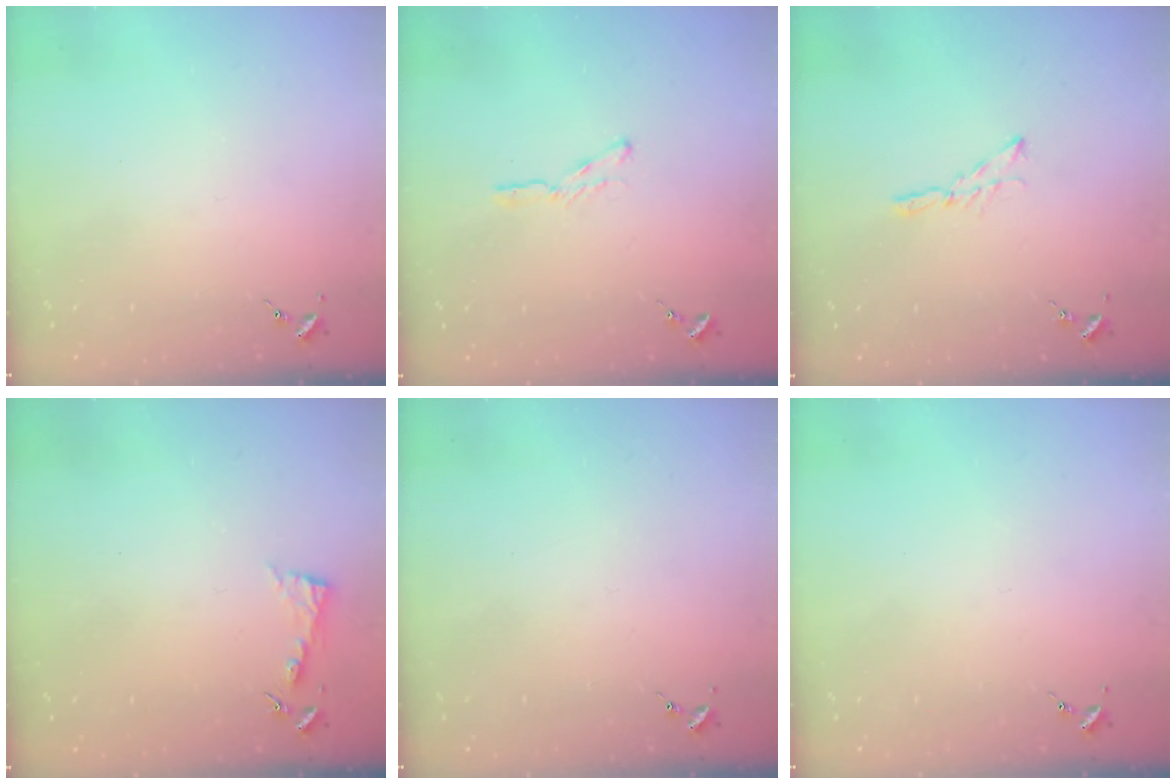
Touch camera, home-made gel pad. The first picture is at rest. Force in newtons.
{"total": 4.0, "press": 4.0, "slide": 0.4}
{"total": 4.7, "press": 4.7, "slide": 0.1}
{"total": 3.9, "press": 3.9, "slide": 0.4}
{"total": 0.0}
{"total": 0.0}